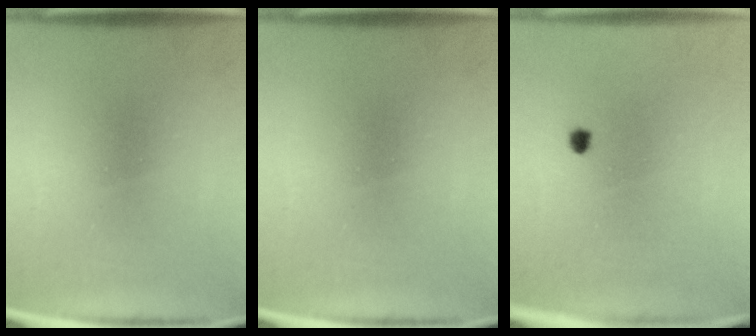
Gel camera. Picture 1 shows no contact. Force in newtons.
{"total": 0.0}
{"total": 0.9}